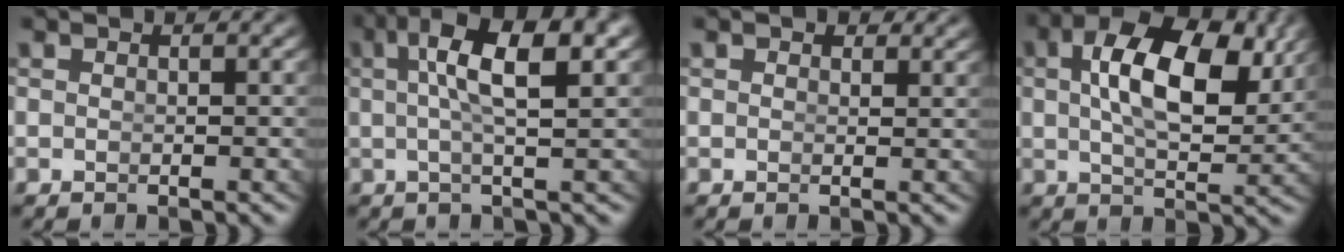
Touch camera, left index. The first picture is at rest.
{"total": 7.6, "force": [2.6, 1.9, 6.9], "torque": [-0.117, 0.017, 0.037]}
{"total": 1.1, "force": [1.0, 0.4, 0.4], "torque": [-0.001, 0.000, 0.015]}
{"total": 8.7, "force": [2.8, 3.4, 7.5], "torque": [-0.115, -0.001, 0.043]}